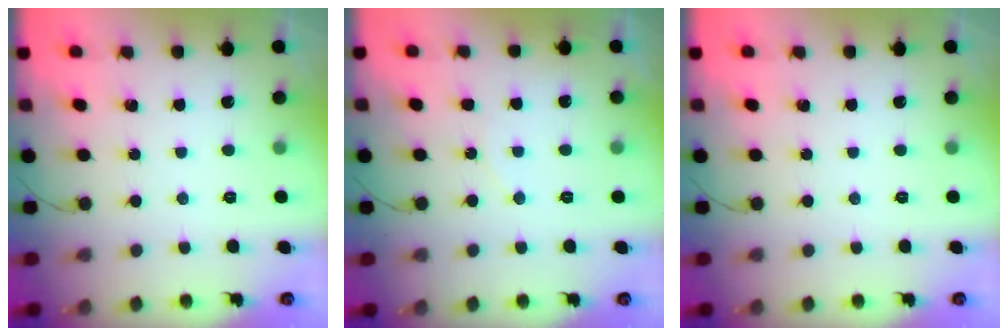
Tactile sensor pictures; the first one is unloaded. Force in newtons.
{"total": 4.8, "press": 4.8, "slide": 0.6}
{"total": 0.0}